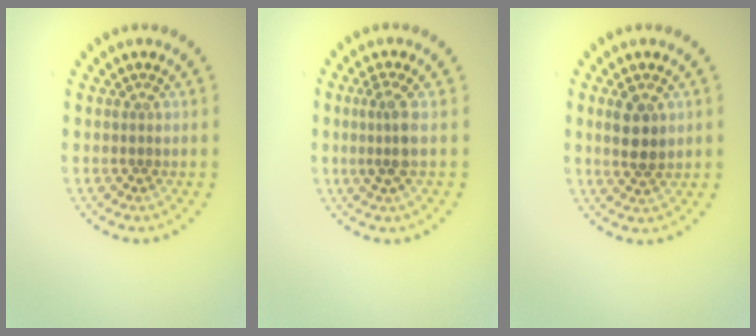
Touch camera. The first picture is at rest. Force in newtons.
{"total": 2.2, "press": 1.8, "slide": 1.2}
{"total": 2.9, "press": 2.8, "slide": 0.8}